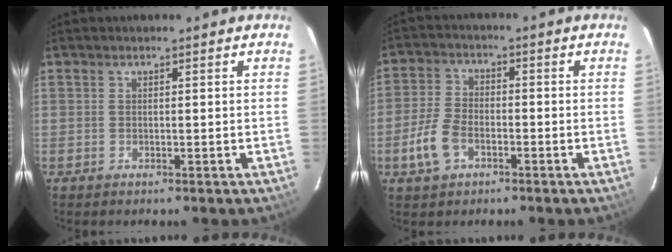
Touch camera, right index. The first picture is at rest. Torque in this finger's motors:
{"motor_torque": [0.66, -0.47, 0.38, 0.09]}